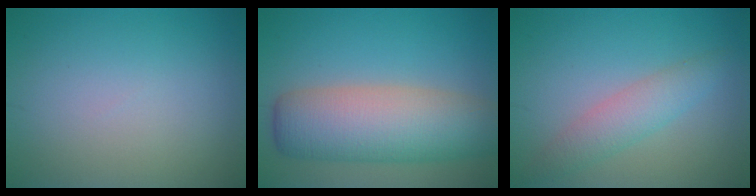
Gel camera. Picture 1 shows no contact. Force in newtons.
{"total": 9.1, "press": 9.1, "slide": 0.5}
{"total": 2.9, "press": 2.9, "slide": 0.1}